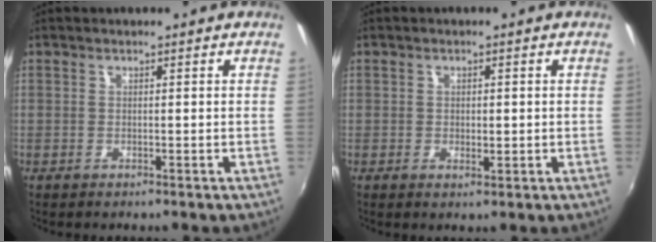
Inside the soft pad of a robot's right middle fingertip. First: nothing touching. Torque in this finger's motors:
{"motor_torque": [-0.32, 0.07, -0.13, -0.03]}